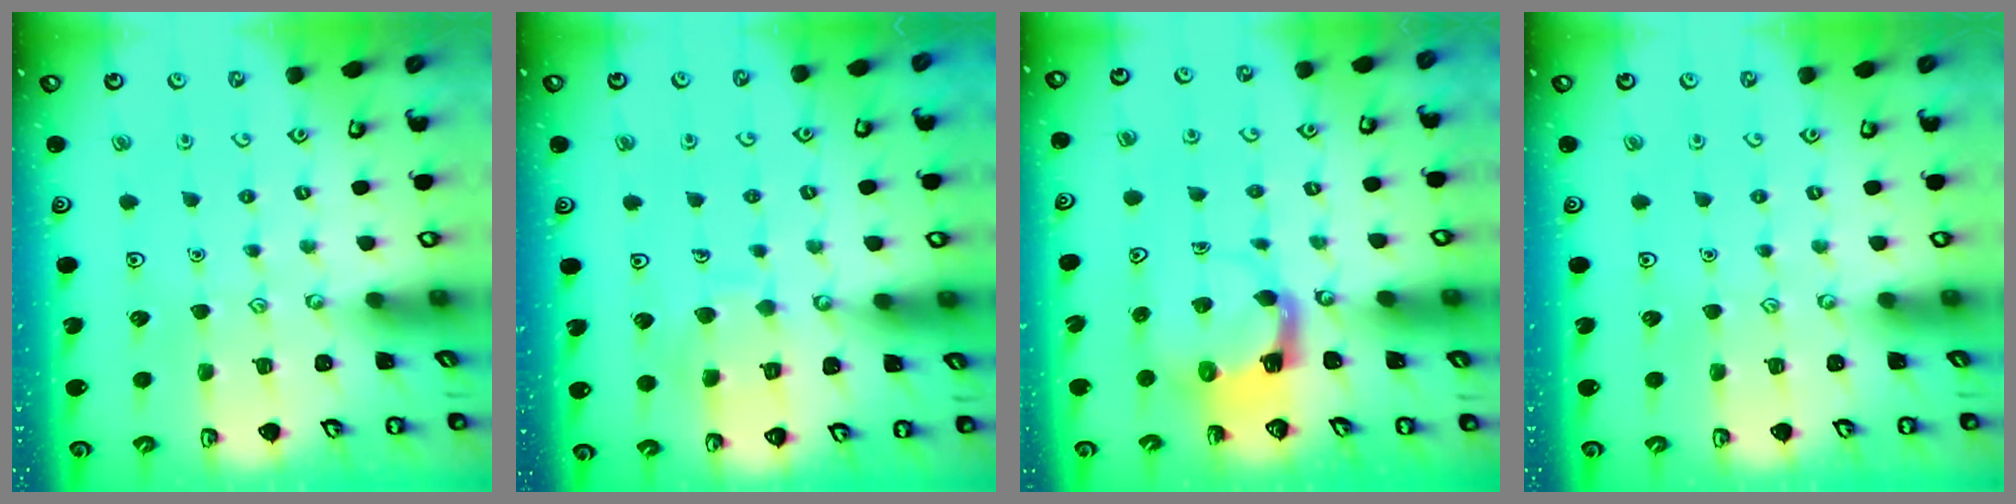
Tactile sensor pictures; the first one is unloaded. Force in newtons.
{"total": 7.5, "press": 7.4, "slide": 0.7}
{"total": 4.0, "press": 3.9, "slide": 0.6}
{"total": 0.0}